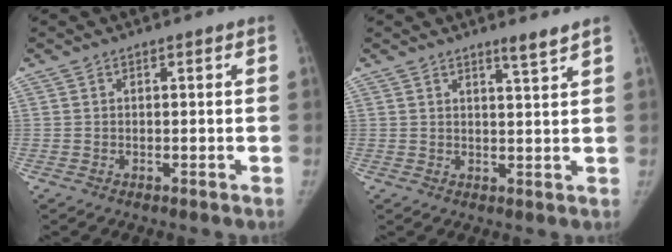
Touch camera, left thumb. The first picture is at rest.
{"total": 2.6, "force": [2.2, -0.4, 1.4], "torque": [-0.017, -0.024, 0.035]}